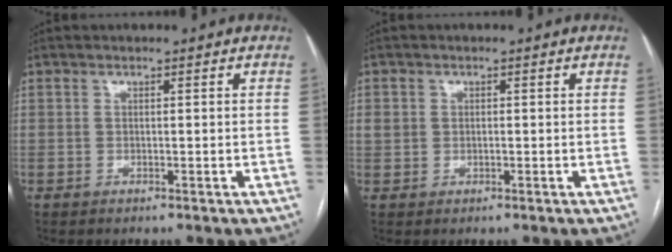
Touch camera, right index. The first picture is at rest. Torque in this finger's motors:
{"motor_torque": [0.25, 0.19, 0.03, 0.00]}